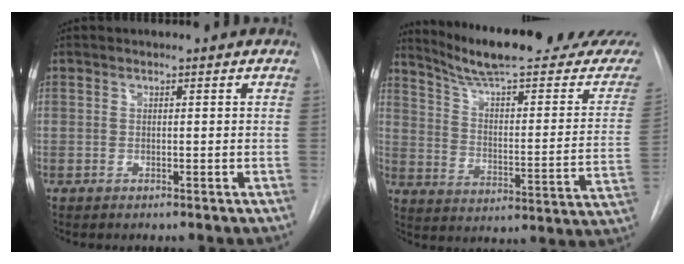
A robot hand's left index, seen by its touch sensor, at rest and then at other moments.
{"total": 25.4, "force": [22.5, 1.8, 11.6], "torque": [-0.164, -0.083, 0.296]}